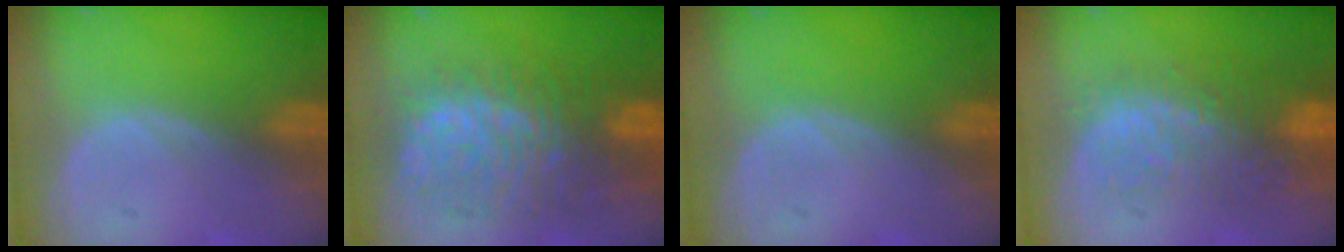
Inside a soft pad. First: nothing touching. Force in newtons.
{"total": 11.9, "press": 11.8, "slide": 1.5}
{"total": 0.0}
{"total": 11.1, "press": 9.7, "slide": 5.5}